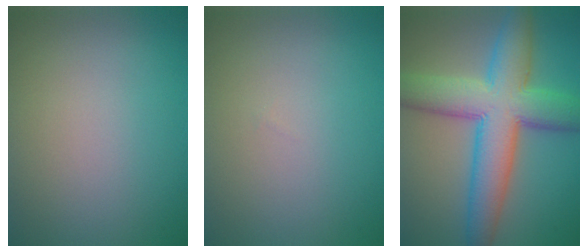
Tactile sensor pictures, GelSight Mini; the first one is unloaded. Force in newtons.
{"total": 0.0}
{"total": 10.0, "press": 10.0, "slide": 0.4}